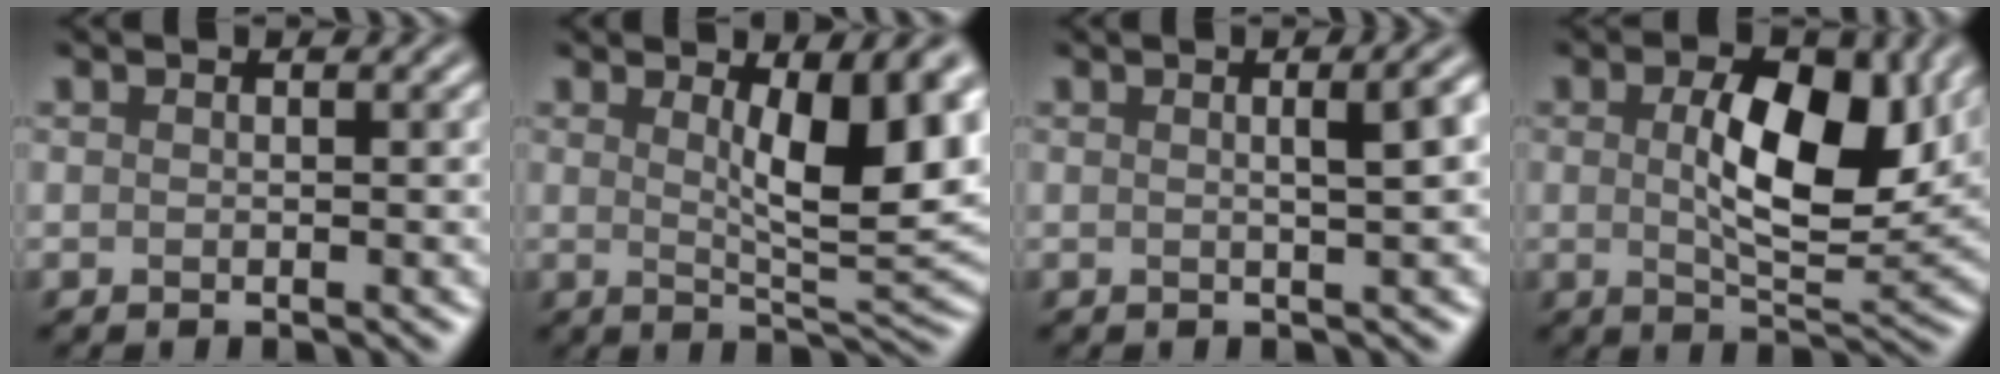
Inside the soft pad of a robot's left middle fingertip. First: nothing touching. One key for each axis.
{"total": 8.0, "fx": 2.0, "fy": 2.3, "fz": 7.4, "tx": -0.105, "ty": -0.011, "tz": 0.037}
{"total": 4.3, "fx": 1.0, "fy": 1.5, "fz": 3.9, "tx": -0.023, "ty": 0.023, "tz": -0.001}
{"total": 9.3, "fx": 1.4, "fy": 4.3, "fz": 8.1, "tx": -0.130, "ty": 0.000, "tz": 0.025}